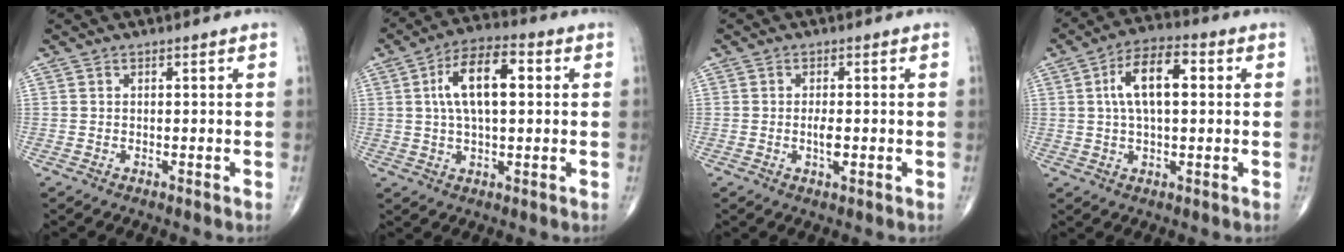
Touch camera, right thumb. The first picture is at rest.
{"total": 11.7, "force": [2.2, 5.4, 10.2], "torque": [-0.175, 0.020, 0.032]}
{"total": 2.6, "force": [-0.5, 1.0, 2.4], "torque": [-0.043, -0.001, -0.009]}
{"total": 10.5, "force": [1.9, 4.9, 9.1], "torque": [-0.155, 0.020, 0.026]}